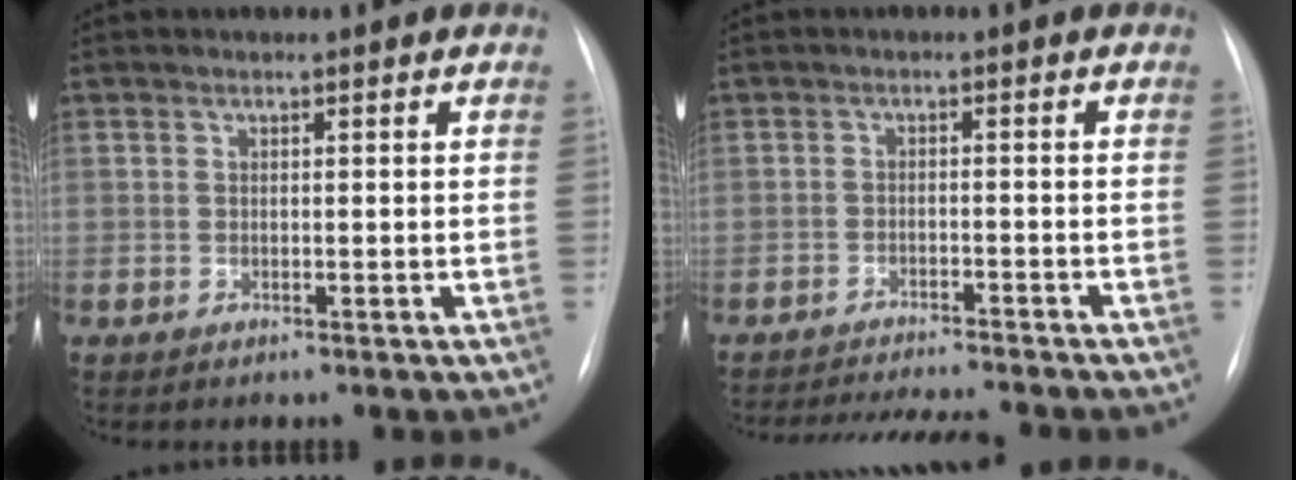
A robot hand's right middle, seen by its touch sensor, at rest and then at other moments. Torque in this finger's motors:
{"motor_torque": [0.33, -0.49, 0.25, 0.08]}